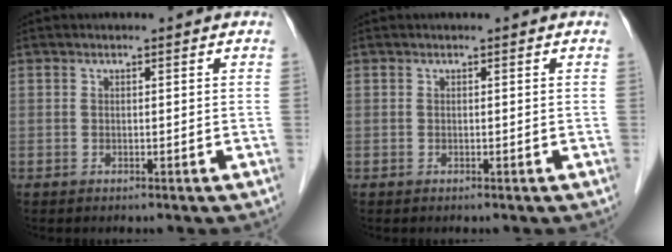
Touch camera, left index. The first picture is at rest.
{"total": 0.0}